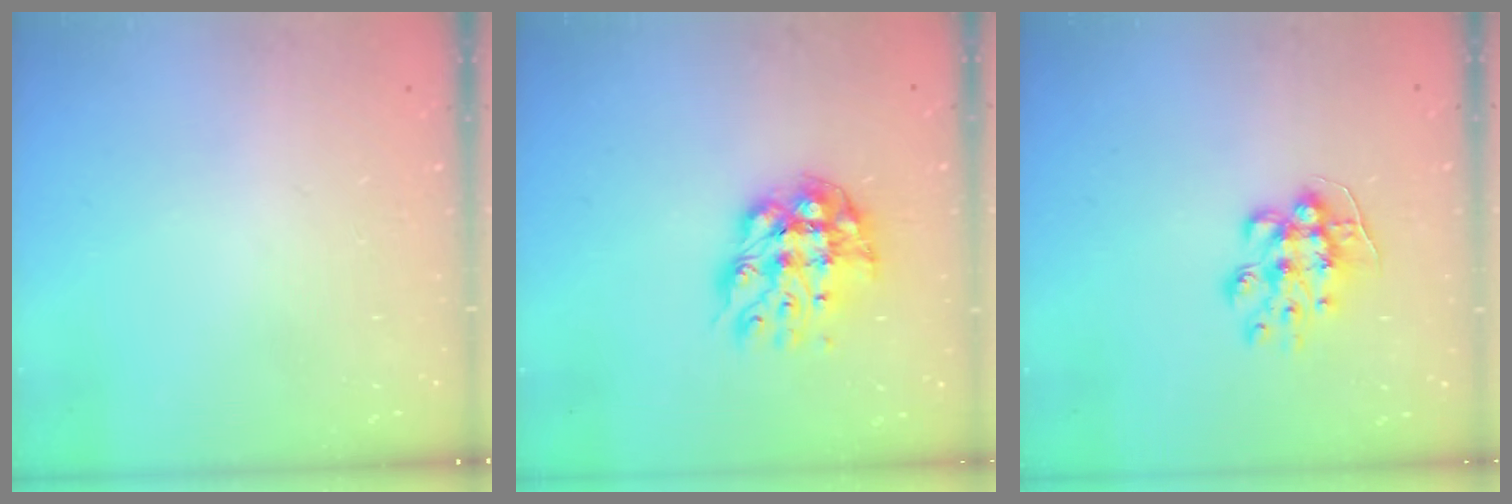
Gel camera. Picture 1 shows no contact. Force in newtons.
{"total": 12.6, "press": 12.6, "slide": 0.9}
{"total": 9.2, "press": 9.2, "slide": 0.3}